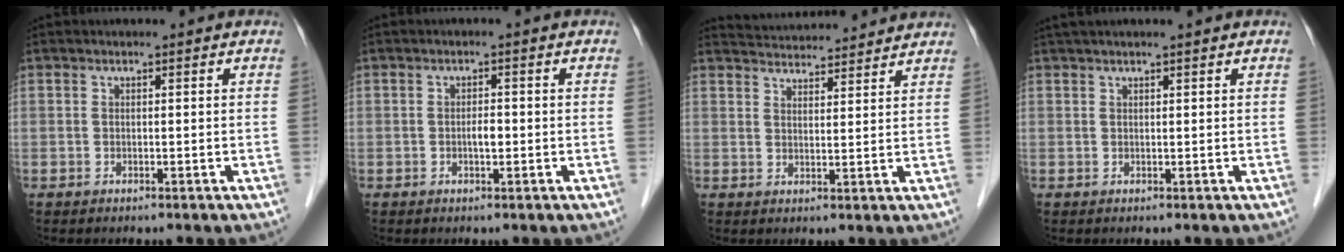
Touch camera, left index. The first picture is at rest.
{"total": 1.6, "force": [-0.6, 0.5, 1.4], "torque": [-0.025, -0.002, -0.010]}
{"total": 10.3, "force": [10.0, 1.0, 2.2], "torque": [-0.039, 0.020, 0.137]}
{"total": 3.7, "force": [3.0, -0.4, 2.1], "torque": [-0.025, 0.030, 0.052]}